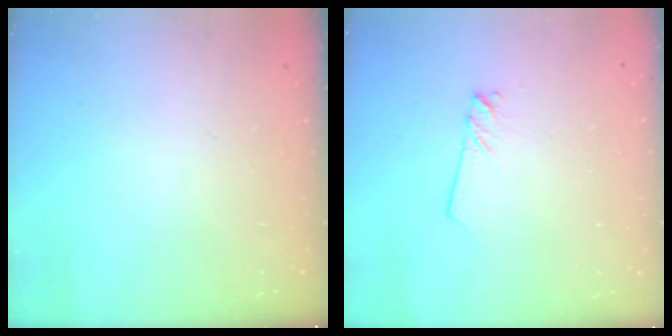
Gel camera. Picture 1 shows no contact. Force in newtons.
{"total": 2.0, "press": 2.0, "slide": 0.1}